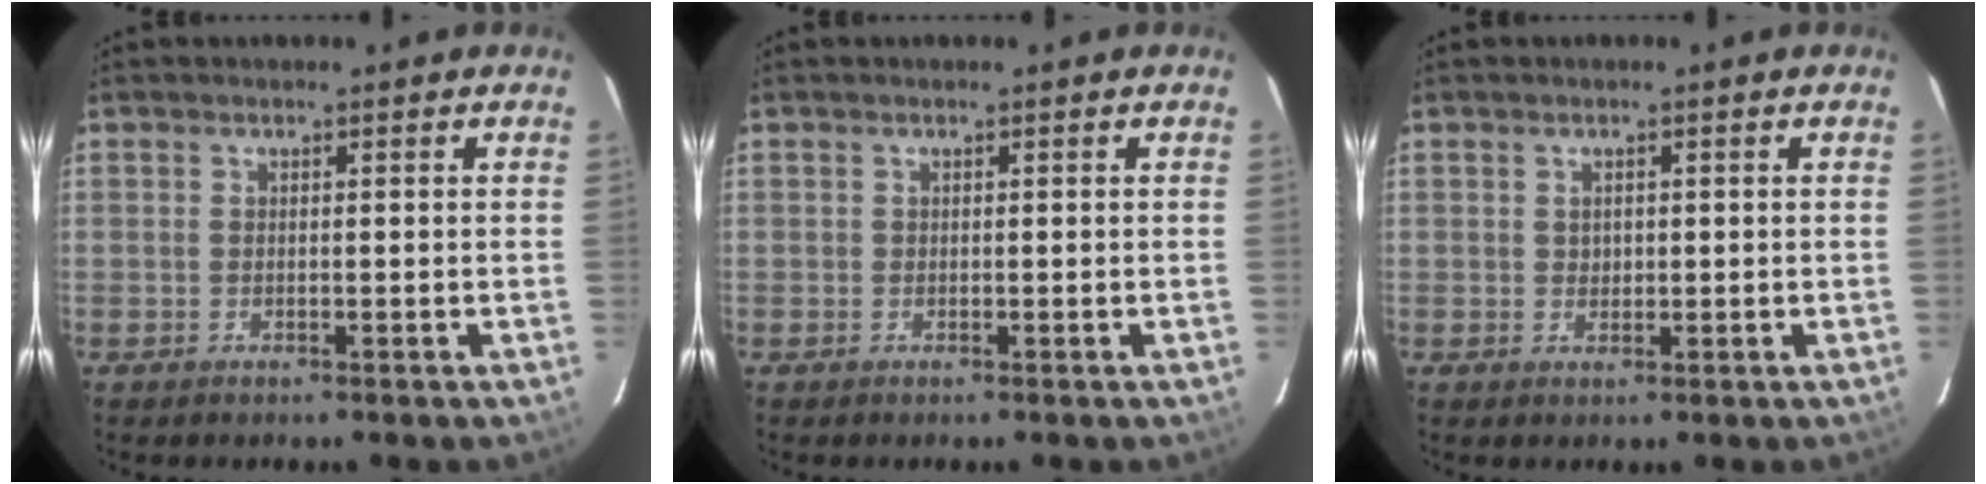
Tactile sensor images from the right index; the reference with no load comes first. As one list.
[{"total": 0.0}, {"total": 1.1, "force": [0.3, 0.9, 0.4], "torque": [-0.005, 0.002, 0.006]}]